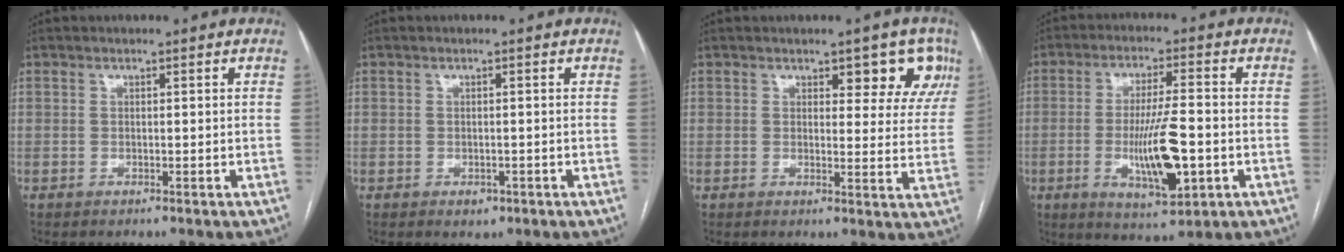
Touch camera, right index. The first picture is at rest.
{"total": 1.5, "force": [-0.7, 1.1, 0.7], "torque": [-0.007, 0.002, -0.003]}
{"total": 6.2, "force": [3.8, 3.0, 3.9], "torque": [-0.022, -0.001, 0.038]}
{"total": 11.1, "force": [-2.6, 2.1, 10.6], "torque": [-0.193, -0.011, -0.037]}